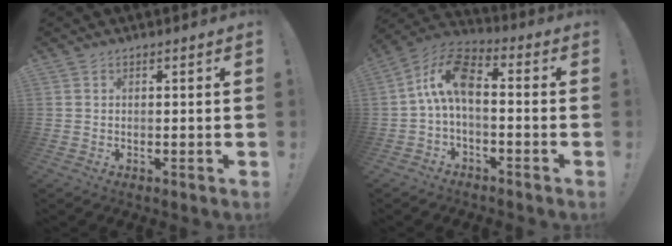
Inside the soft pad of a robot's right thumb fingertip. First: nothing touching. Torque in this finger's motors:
{"motor_torque": [0.50, 0.52, 0.01, 0.01, 0.06]}